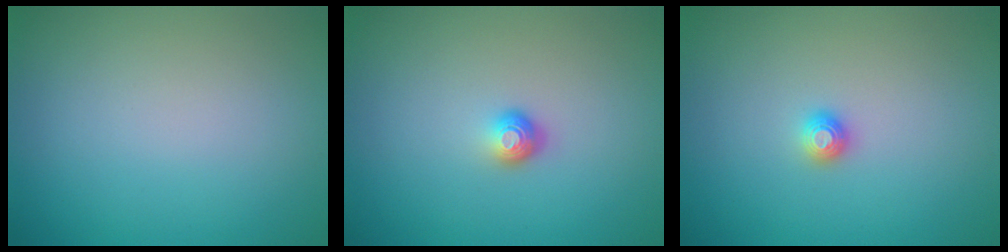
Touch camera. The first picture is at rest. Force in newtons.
{"total": 1.7, "press": 1.1, "slide": 1.3}
{"total": 1.2, "press": 1.1, "slide": 0.3}